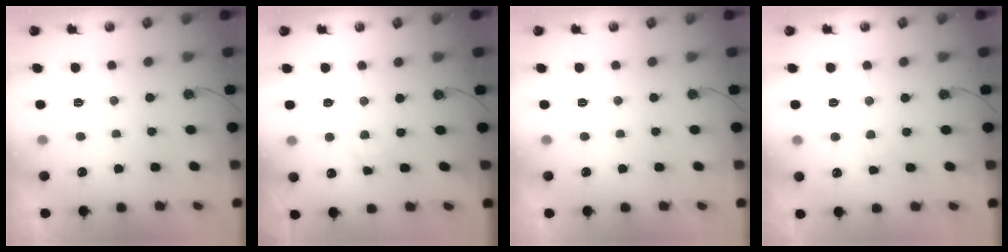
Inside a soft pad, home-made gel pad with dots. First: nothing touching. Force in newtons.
{"total": 4.0, "press": 4.0, "slide": 0.5}
{"total": 0.0}
{"total": 4.8, "press": 4.8, "slide": 0.6}